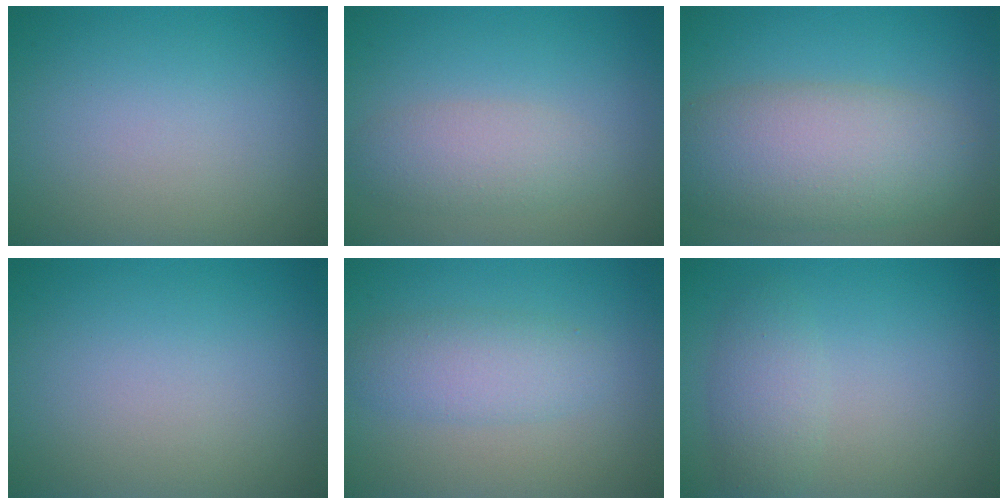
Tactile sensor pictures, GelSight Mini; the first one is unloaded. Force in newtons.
{"total": 2.9, "press": 2.9, "slide": 0.1}
{"total": 8.0, "press": 8.0, "slide": 0.5}
{"total": 0.0}
{"total": 3.2, "press": 3.2, "slide": 0.1}
{"total": 2.5, "press": 2.5, "slide": 0.1}